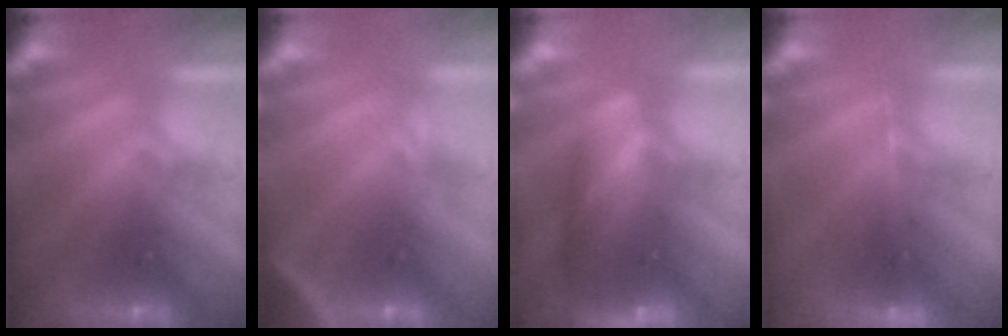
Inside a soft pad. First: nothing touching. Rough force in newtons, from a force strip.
{"total": 2.9}
{"total": 10.9}
{"total": 1.5}